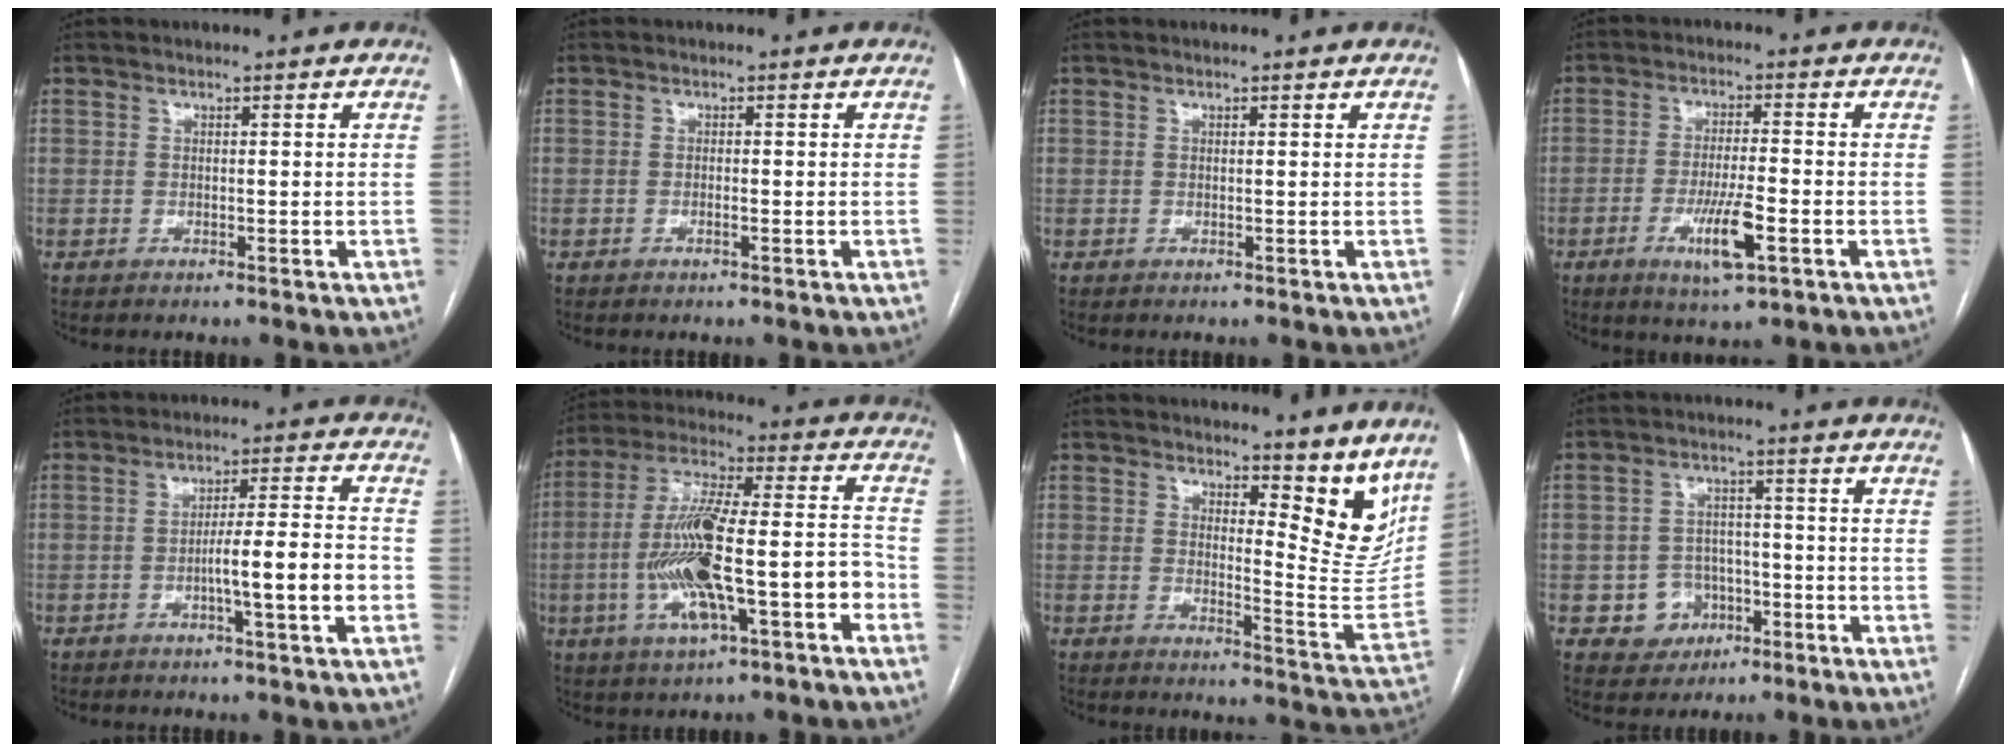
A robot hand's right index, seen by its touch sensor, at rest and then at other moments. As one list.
[{"total": 0.6, "force": [-0.3, 0.1, 0.6], "torque": [-0.012, 0.000, -0.003]}, {"total": 0.0}, {"total": 7.7, "force": [-3.1, 0.9, 7.0], "torque": [-0.131, -0.014, -0.051]}, {"total": 8.8, "force": [-2.5, 0.0, 8.4], "torque": [-0.133, 0.009, -0.040]}, {"total": 18.1, "force": [-5.7, 3.7, 16.8], "torque": [-0.317, 0.015, -0.090]}, {"total": 10.3, "force": [8.4, 2.7, 5.4], "torque": [-0.054, -0.040, 0.100]}, {"total": 6.0, "force": [-2.3, 5.4, 1.2], "torque": [-0.015, 0.014, -0.026]}]